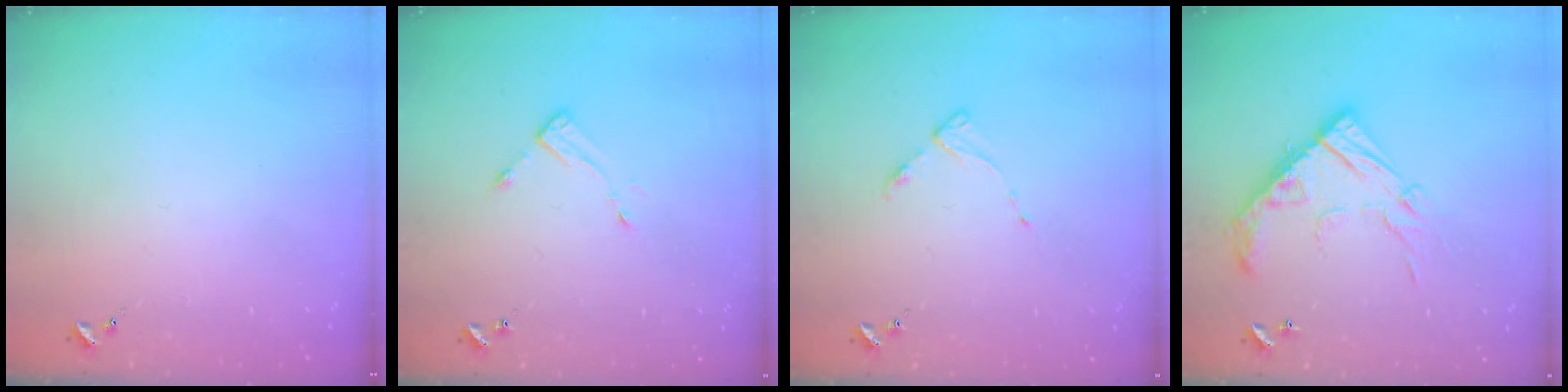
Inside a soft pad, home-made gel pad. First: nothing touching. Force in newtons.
{"total": 3.3, "press": 3.3, "slide": 0.3}
{"total": 5.0, "press": 4.9, "slide": 0.6}
{"total": 17.6, "press": 17.6, "slide": 1.2}